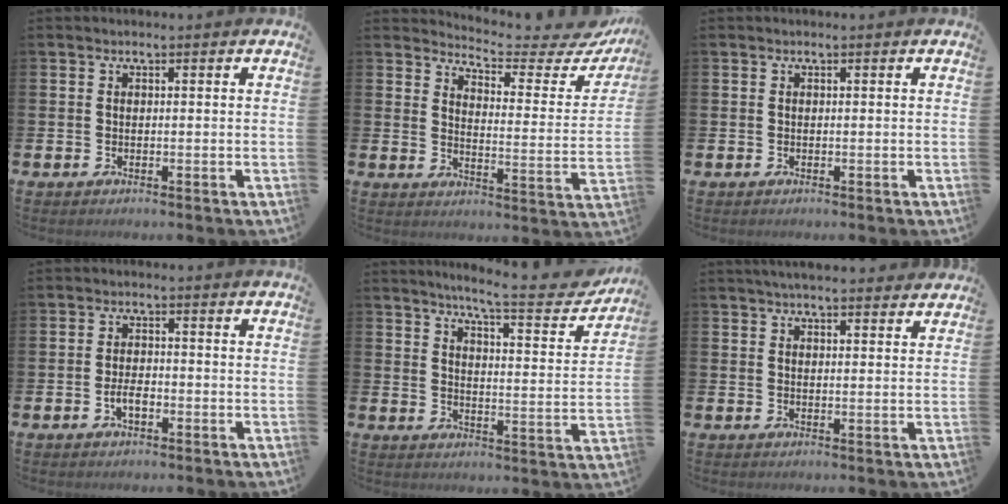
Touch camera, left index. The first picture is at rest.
{"total": 4.9, "force": [4.6, 0.8, 1.4], "torque": [-0.039, -0.046, 0.071]}
{"total": 0.0}
{"total": 2.4, "force": [-0.8, 1.2, 2.0], "torque": [-0.033, 0.003, -0.016]}
{"total": 7.3, "force": [6.6, 0.4, 2.9], "torque": [-0.062, -0.052, 0.106]}
{"total": 3.3, "force": [3.1, 0.4, 1.0], "torque": [-0.026, -0.009, 0.057]}